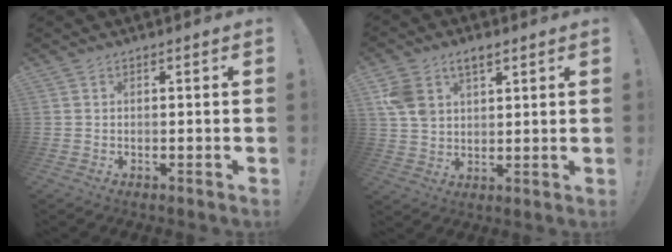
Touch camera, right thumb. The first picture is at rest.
{"total": 8.1, "force": [4.3, 5.3, 4.5], "torque": [-0.077, -0.009, 0.084]}